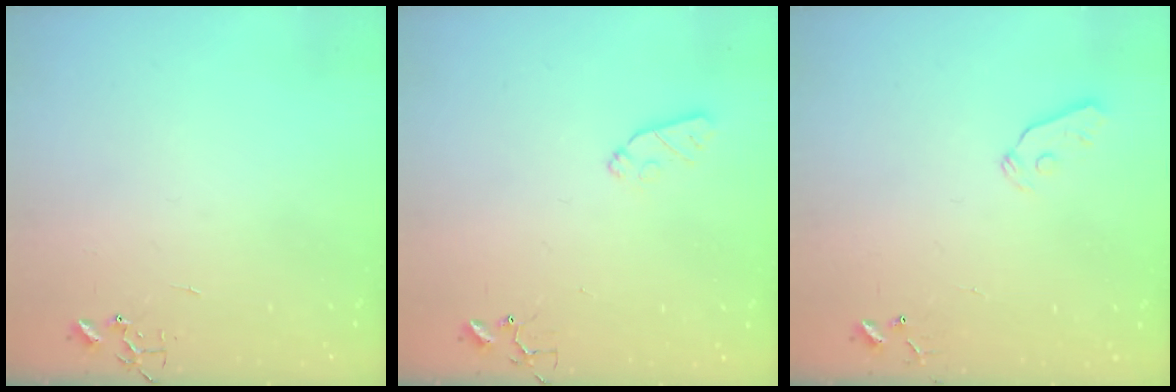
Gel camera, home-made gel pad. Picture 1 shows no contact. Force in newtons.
{"total": 6.2, "press": 6.2, "slide": 0.9}
{"total": 5.2, "press": 5.2, "slide": 0.6}